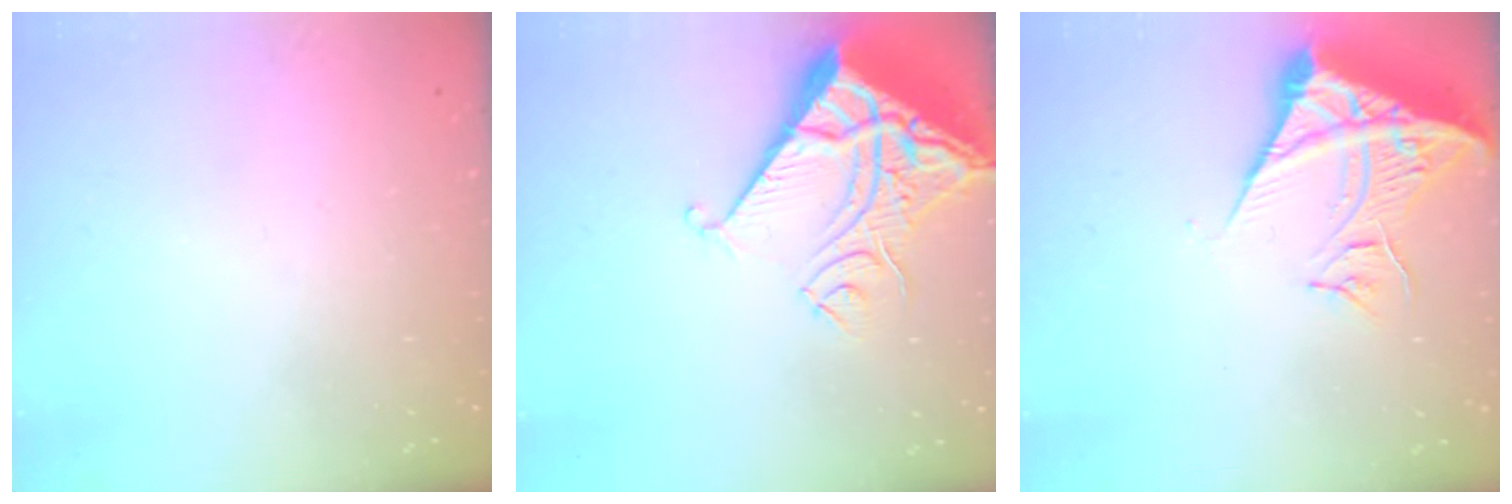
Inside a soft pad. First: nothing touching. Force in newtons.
{"total": 11.2, "press": 11.1, "slide": 1.5}
{"total": 13.5, "press": 13.4, "slide": 1.8}